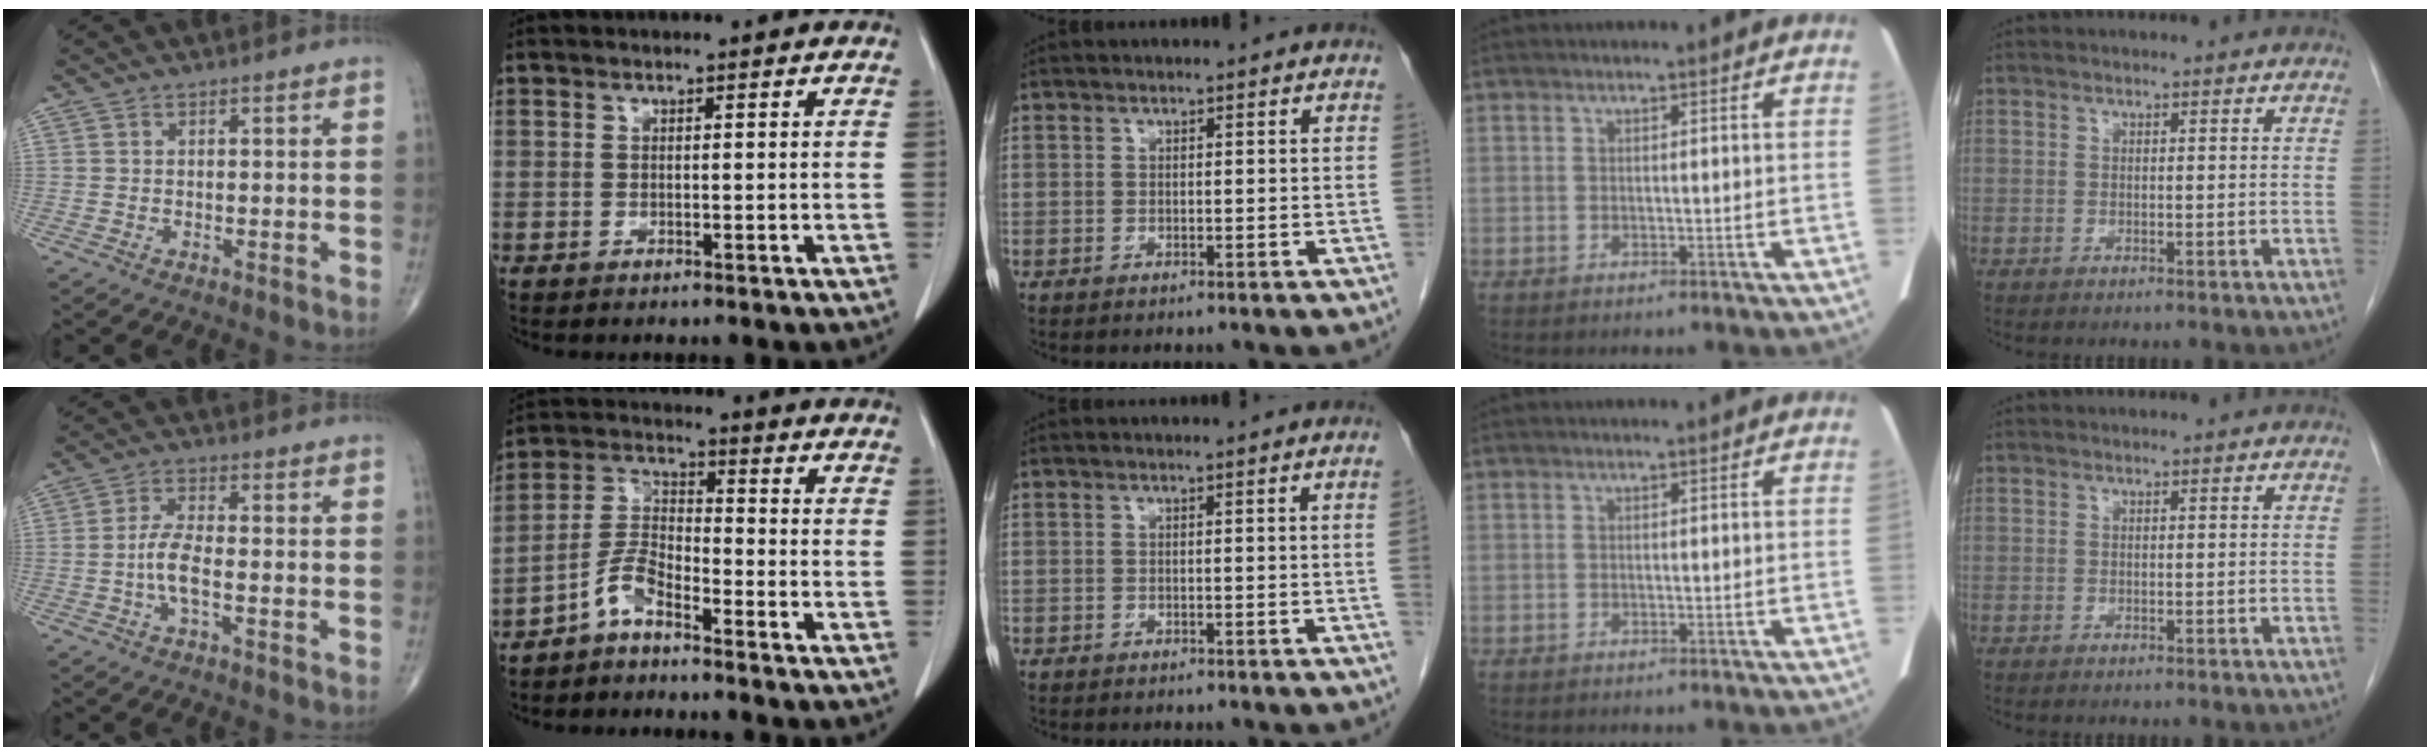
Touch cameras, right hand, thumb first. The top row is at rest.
{"thumb": {"total": 5.2, "force": [-1.4, 1.5, 4.8], "torque": [-0.103, 0.009, -0.032]}, "index": {"total": 5.0, "force": [-3.9, 1.2, 2.9], "torque": [-0.068, 0.001, -0.083]}, "middle": {"total": 0.9, "force": [-0.3, -0.2, 0.8], "torque": [-0.014, 0.003, -0.006]}}